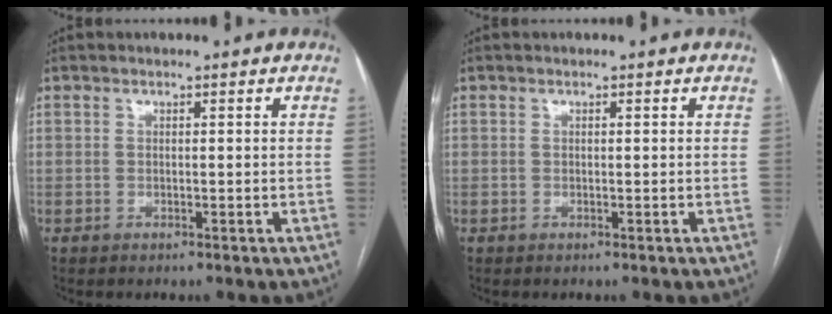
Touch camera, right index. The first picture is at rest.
{"total": 0.0}